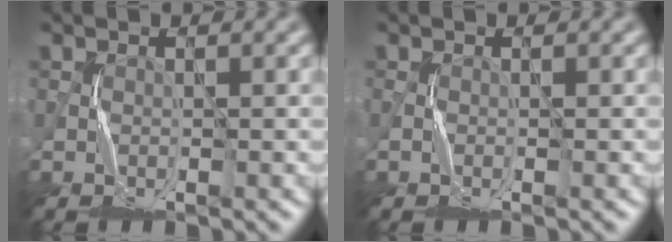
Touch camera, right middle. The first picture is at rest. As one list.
[{"total": 0.0}]